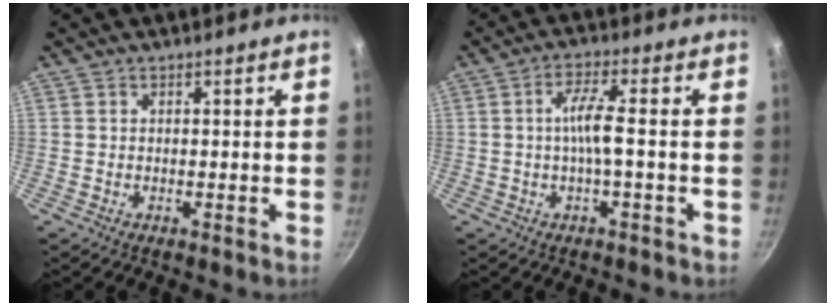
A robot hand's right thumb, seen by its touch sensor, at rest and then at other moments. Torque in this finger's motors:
{"motor_torque": [1.49, 3.51, 0.82, -0.11, 0.05]}